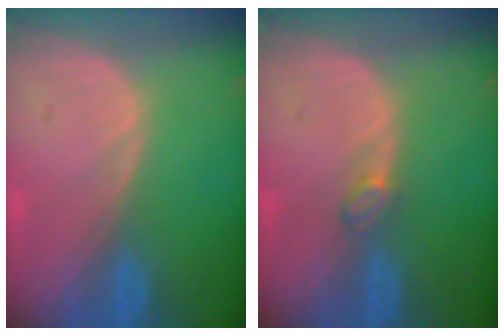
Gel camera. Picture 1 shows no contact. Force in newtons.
{"total": 1.6, "press": 1.6, "slide": 0.2}